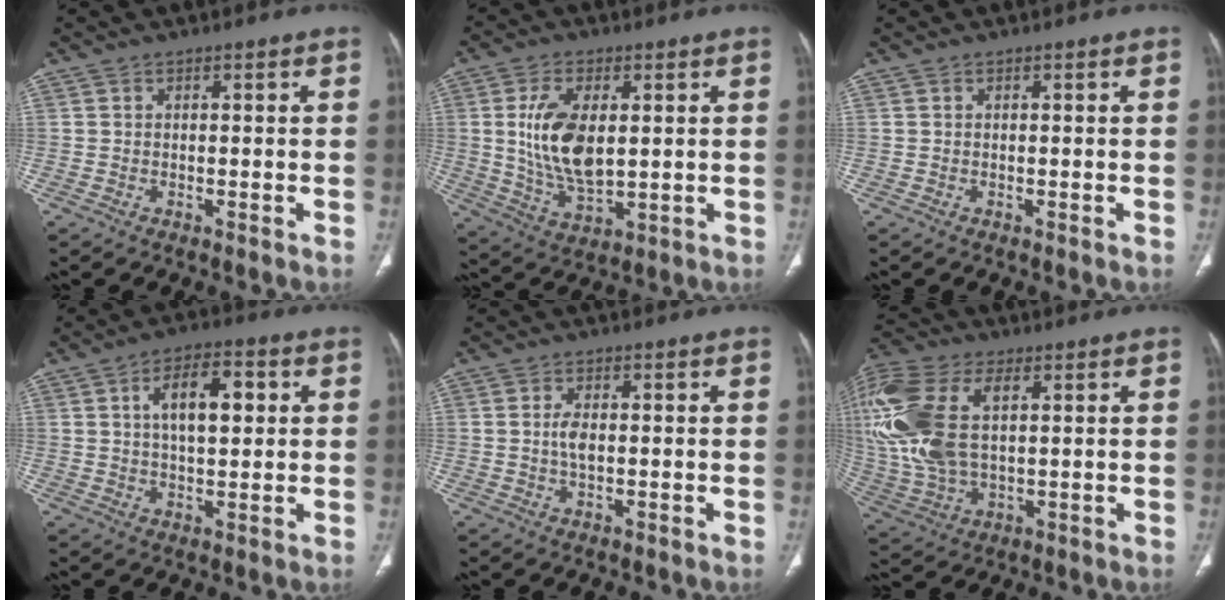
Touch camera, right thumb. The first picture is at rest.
{"total": 13.1, "force": [1.7, 6.9, 10.9], "torque": [-0.205, -0.016, 0.041]}
{"total": 0.0}
{"total": 9.5, "force": [2.3, 4.6, 8.0], "torque": [-0.115, 0.008, 0.033]}
{"total": 2.8, "force": [0.0, 1.3, 2.5], "torque": [-0.052, 0.003, -0.001]}
{"total": 22.6, "force": [5.0, 12.7, 18.0], "torque": [-0.448, 0.004, 0.094]}